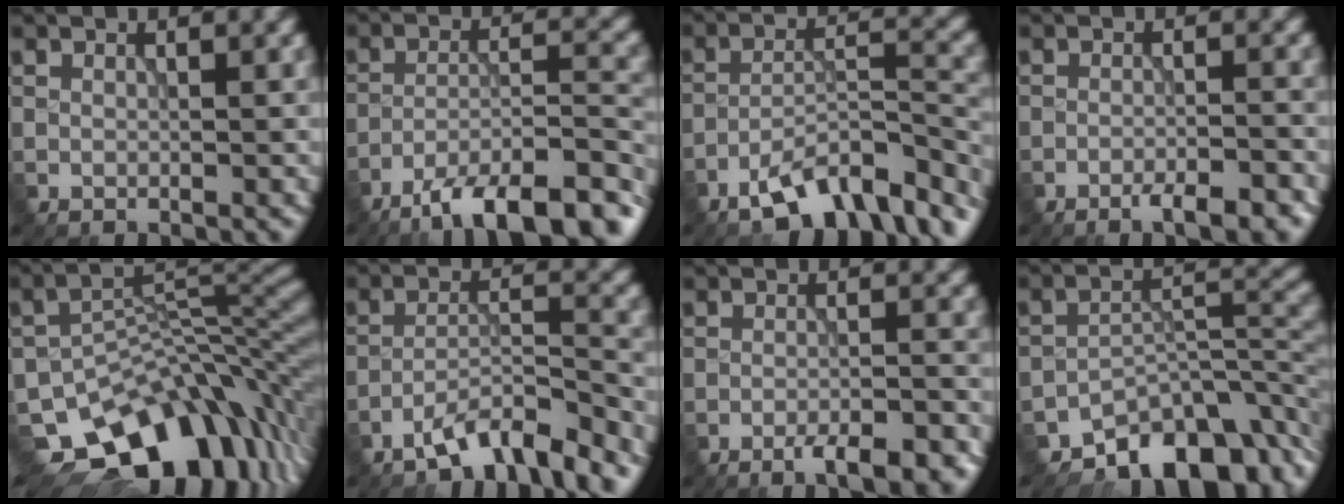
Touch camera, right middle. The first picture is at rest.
{"total": 12.7, "force": [-10.0, 3.4, 7.0], "torque": [-0.105, -0.001, -0.149]}
{"total": 9.2, "force": [-6.9, 2.8, 5.4], "torque": [-0.076, 0.002, -0.122]}
{"total": 3.7, "force": [-2.7, 0.6, 2.3], "torque": [-0.040, 0.000, -0.042]}
{"total": 13.1, "force": [-7.5, 7.7, 7.4], "torque": [-0.110, -0.018, -0.122]}
{"total": 5.8, "force": [-4.7, 1.0, 3.3], "torque": [-0.053, 0.005, -0.086]}
{"total": 5.1, "force": [-3.8, 1.0, 3.2], "torque": [-0.052, -0.003, -0.052]}
{"total": 9.8, "force": [-7.8, 3.9, 4.5], "torque": [-0.042, -0.004, -0.131]}